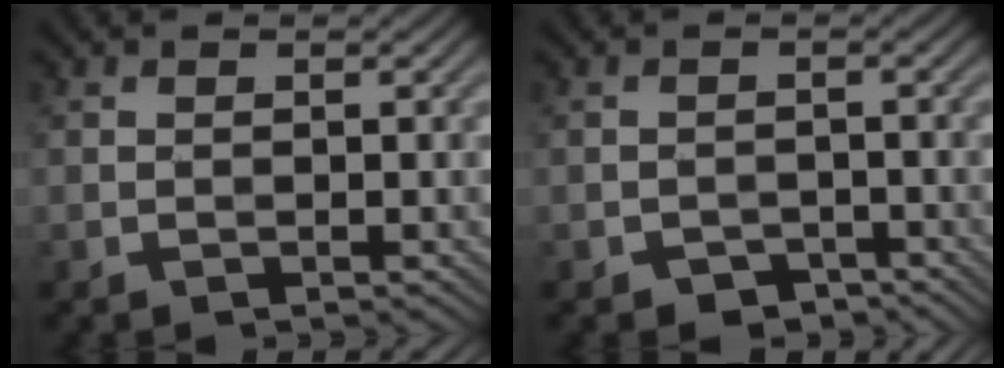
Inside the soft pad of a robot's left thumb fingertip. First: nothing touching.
{"total": 2.0, "force": [-1.6, 1.1, 0.4], "torque": [-0.002, 0.005, -0.025]}